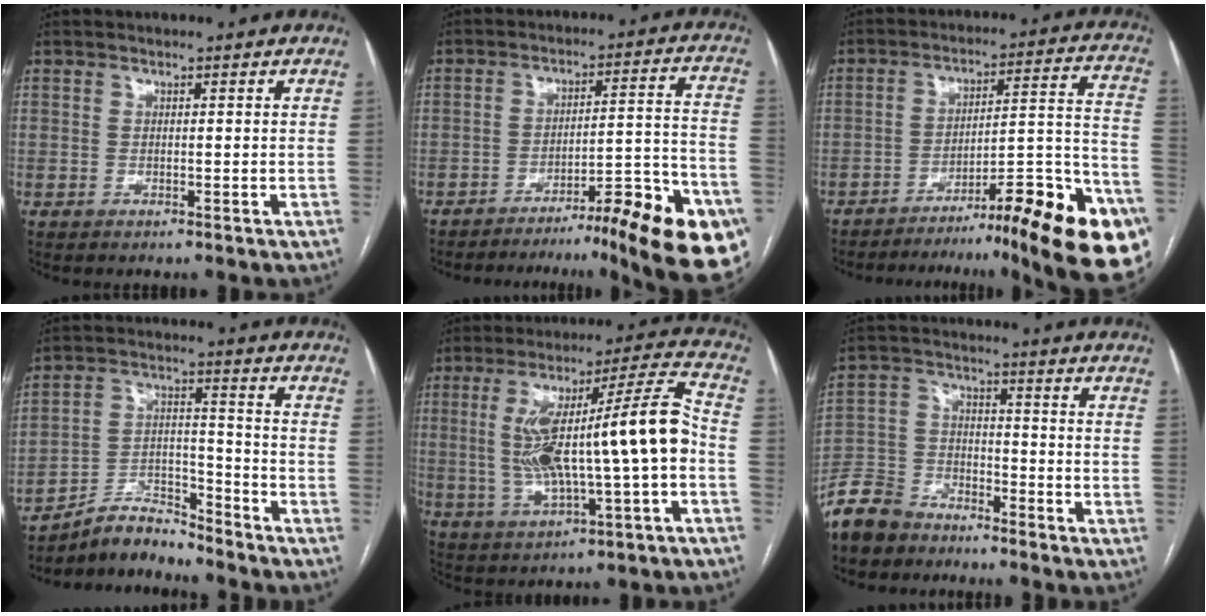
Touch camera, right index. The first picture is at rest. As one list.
[{"total": 21.3, "force": [-15.2, 1.3, 14.9], "torque": [-0.098, 0.028, -0.210]}, {"total": 25.1, "force": [-17.0, 2.3, 18.3], "torque": [-0.137, 0.028, -0.237]}, {"total": 7.7, "force": [-7.5, 1.4, 0.9], "torque": [-0.019, 0.023, -0.138]}, {"total": 18.7, "force": [-1.0, 2.2, 18.5], "torque": [-0.331, 0.033, -0.011]}, {"total": 9.0, "force": [-7.8, 4.2, 1.6], "torque": [-0.042, -0.002, -0.157]}]